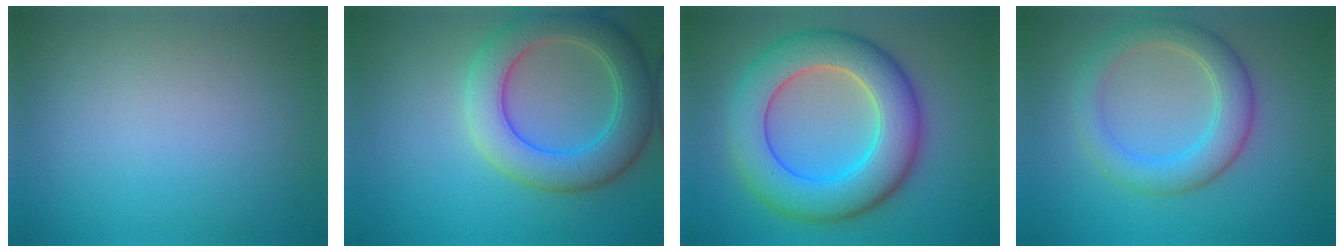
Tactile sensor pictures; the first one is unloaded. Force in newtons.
{"total": 6.7, "press": 6.6, "slide": 0.7}
{"total": 9.7, "press": 9.7, "slide": 0.3}
{"total": 4.6, "press": 4.6, "slide": 0.1}